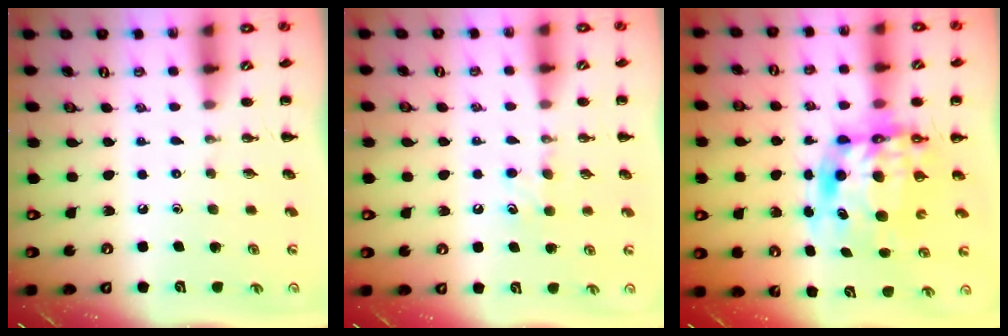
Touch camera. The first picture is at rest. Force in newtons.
{"total": 6.2, "press": 6.0, "slide": 1.6}
{"total": 11.1, "press": 10.7, "slide": 2.8}